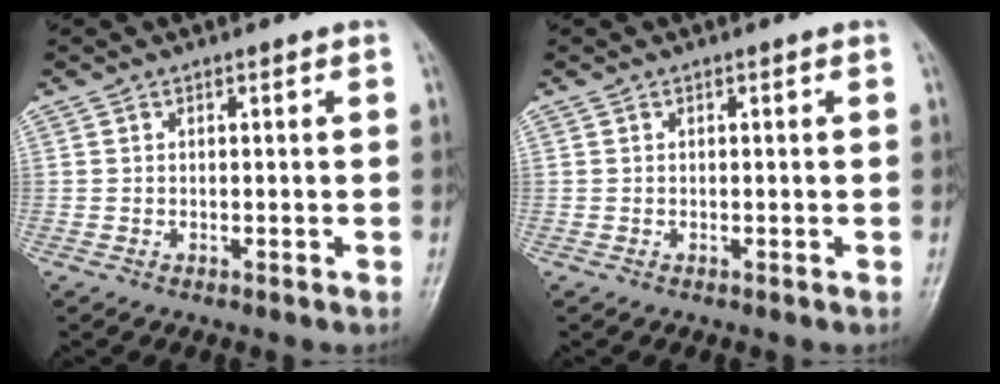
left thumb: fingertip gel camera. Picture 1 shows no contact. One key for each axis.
{"total": 0.0}